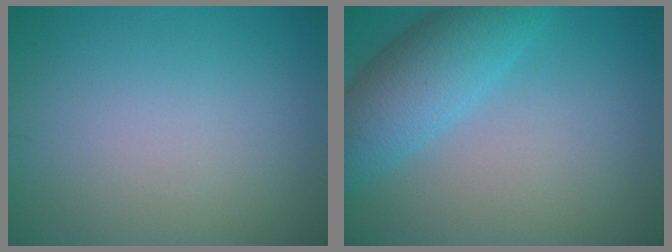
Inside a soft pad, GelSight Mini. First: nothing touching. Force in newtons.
{"total": 6.0, "press": 6.0, "slide": 0.3}